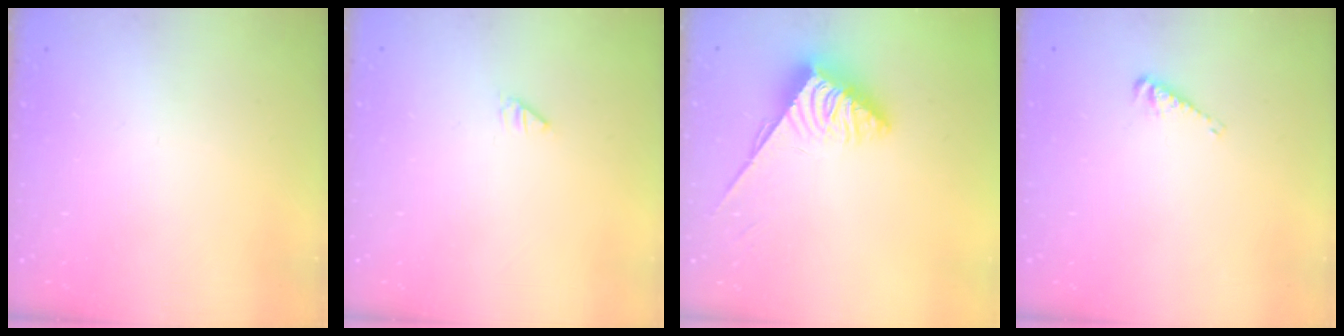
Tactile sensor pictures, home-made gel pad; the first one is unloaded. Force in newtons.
{"total": 0.0}
{"total": 3.8, "press": 3.8, "slide": 0.5}
{"total": 3.2, "press": 3.1, "slide": 0.4}